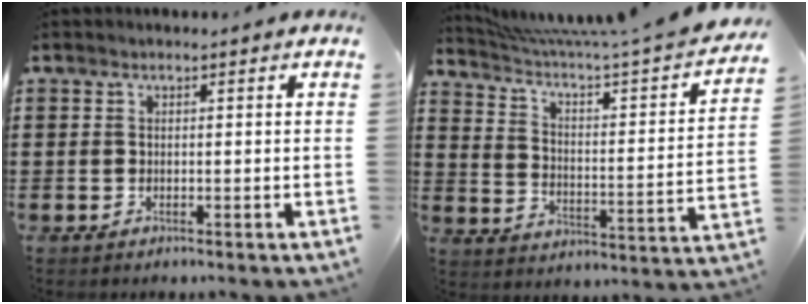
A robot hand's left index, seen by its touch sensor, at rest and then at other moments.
{"total": 4.3, "force": [3.2, -0.1, 2.9], "torque": [-0.073, -0.043, 0.044]}